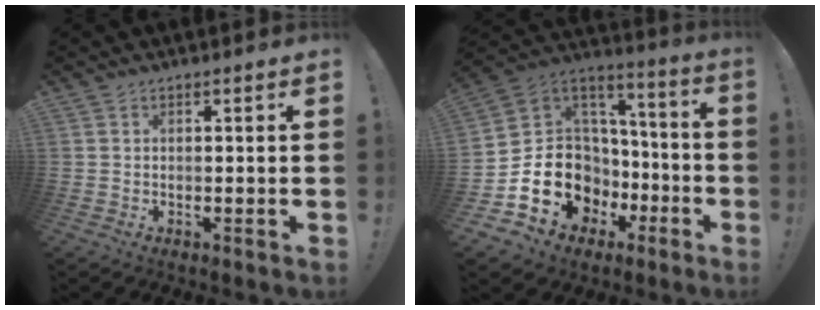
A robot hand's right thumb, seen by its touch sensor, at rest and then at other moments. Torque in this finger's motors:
{"motor_torque": [2.09, 2.47, 1.39, -1.38, 0.31]}